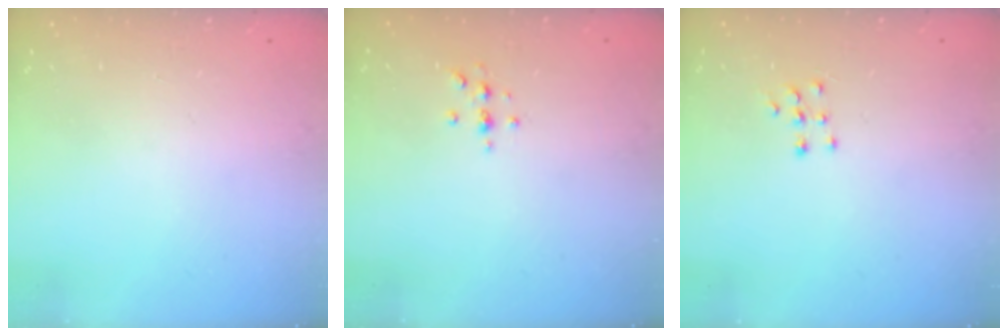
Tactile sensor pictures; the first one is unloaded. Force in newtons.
{"total": 3.3, "press": 3.2, "slide": 0.4}
{"total": 6.0, "press": 6.0, "slide": 0.4}